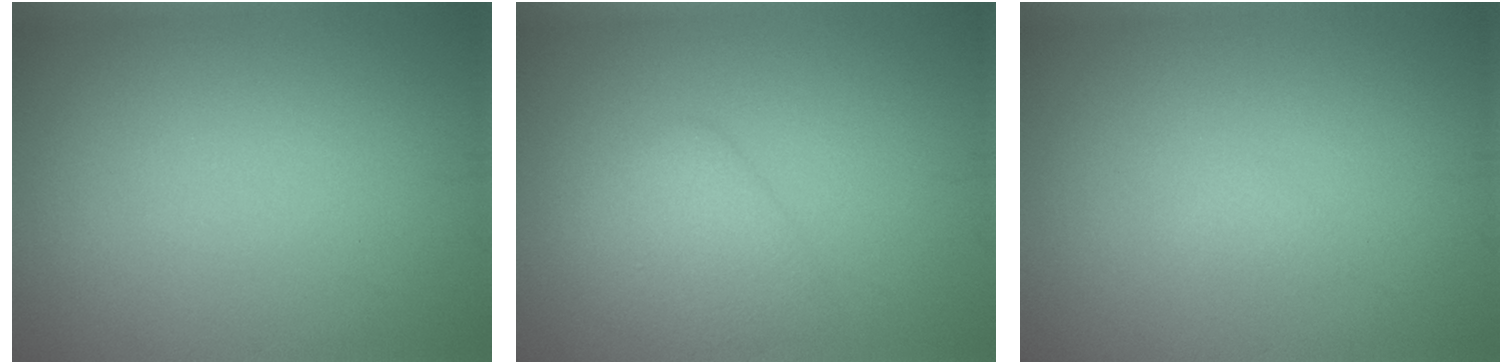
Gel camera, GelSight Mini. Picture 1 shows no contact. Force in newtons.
{"total": 2.7, "press": 2.7, "slide": 0.1}
{"total": 0.6, "press": 0.6, "slide": 0.1}